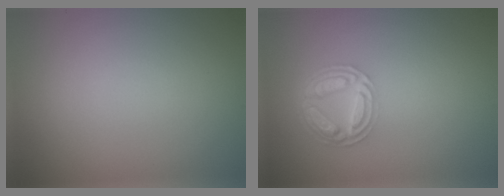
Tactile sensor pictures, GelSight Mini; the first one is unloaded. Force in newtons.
{"total": 4.5, "press": 3.4, "slide": 2.9}